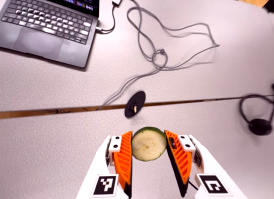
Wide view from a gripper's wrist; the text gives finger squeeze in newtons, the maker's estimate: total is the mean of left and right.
{"total": 9.5, "left": 10.4, "right": 8.6}